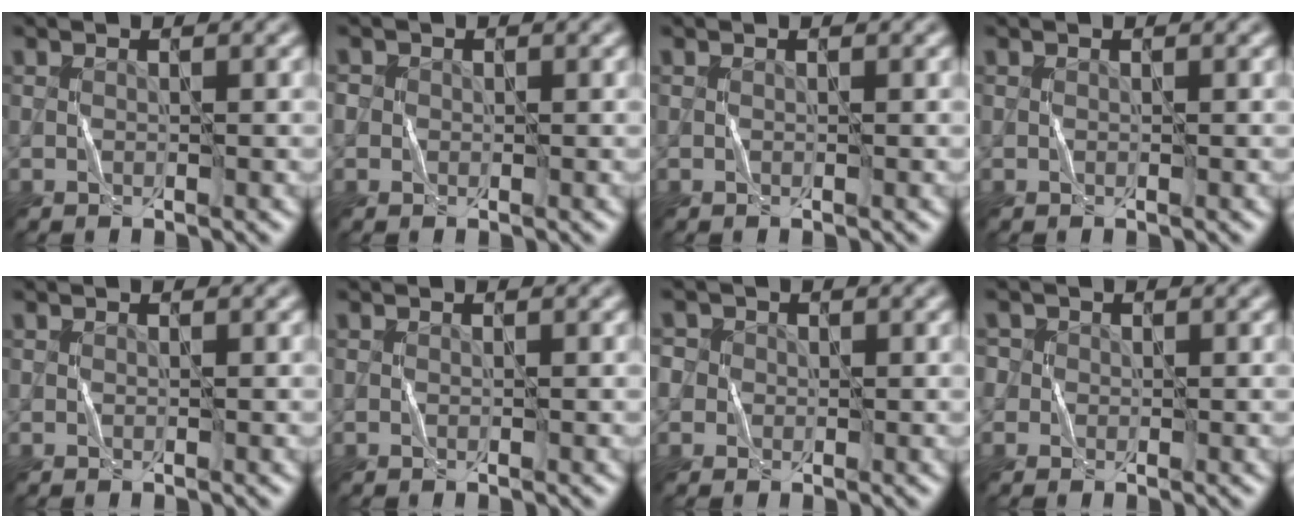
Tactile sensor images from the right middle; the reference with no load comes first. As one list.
[{"total": 1.2, "force": [0.0, 1.1, 0.1], "torque": [0.004, 0.000, -0.004]}, {"total": 0.0}, {"total": 0.0}, {"total": 0.0}, {"total": 0.0}, {"total": 3.0, "force": [0.7, 2.8, 0.9], "torque": [0.000, 0.017, -0.009]}, {"total": 1.9, "force": [0.4, 1.8, 0.4], "torque": [0.003, 0.007, -0.007]}]